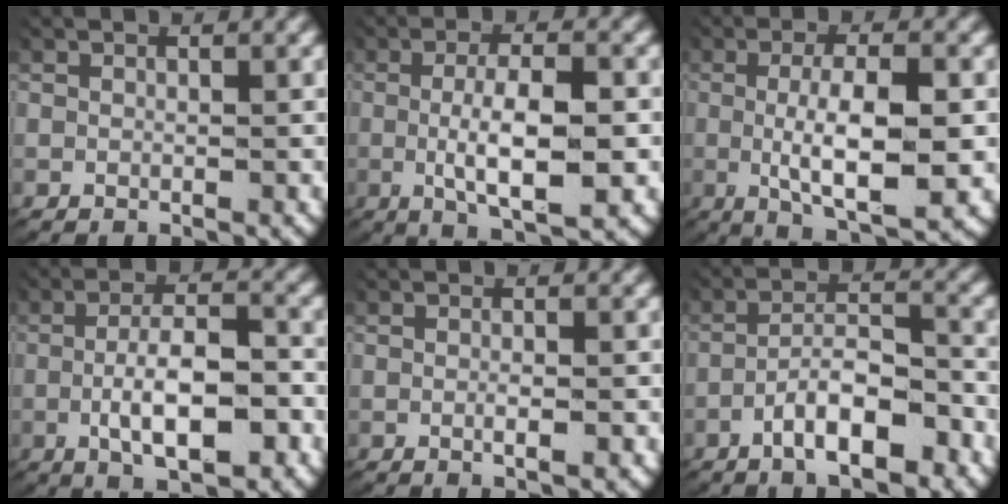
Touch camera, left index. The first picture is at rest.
{"total": 7.0, "force": [-1.0, 2.7, 6.4], "torque": [-0.109, -0.014, -0.012]}
{"total": 7.8, "force": [-1.2, 3.0, 7.1], "torque": [-0.124, -0.019, -0.011]}
{"total": 6.6, "force": [-1.9, 2.5, 5.8], "torque": [-0.088, -0.007, -0.027]}
{"total": 1.4, "force": [-0.5, 0.3, 1.3], "torque": [-0.022, 0.001, -0.010]}
{"total": 5.6, "force": [-3.0, 2.1, 4.2], "torque": [-0.070, -0.004, -0.050]}